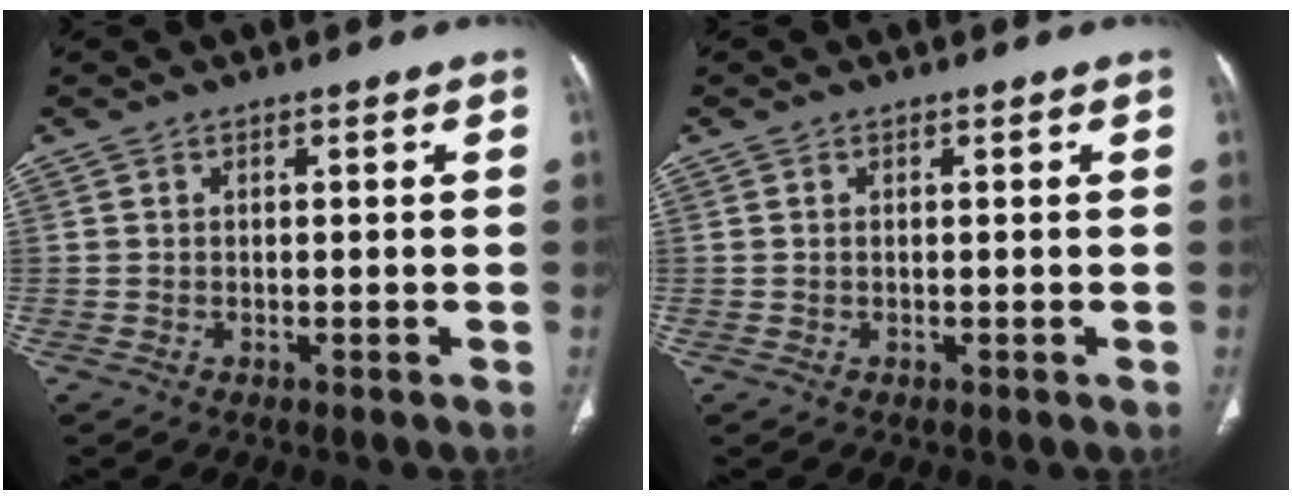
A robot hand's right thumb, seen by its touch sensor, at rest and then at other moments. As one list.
[{"total": 0.0}]